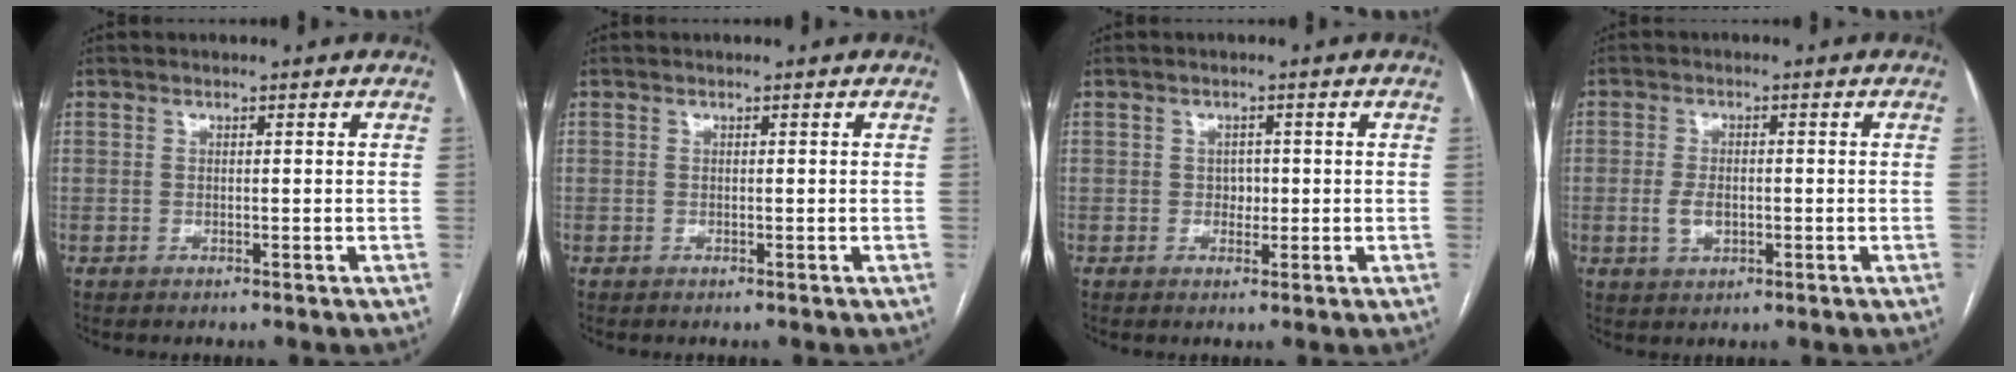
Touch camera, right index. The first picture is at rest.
{"total": 0.0}
{"total": 1.7, "force": [-0.1, 1.4, 1.0], "torque": [-0.013, 0.003, 0.000]}
{"total": 3.2, "force": [-0.6, 1.9, 2.6], "torque": [-0.052, 0.001, -0.008]}